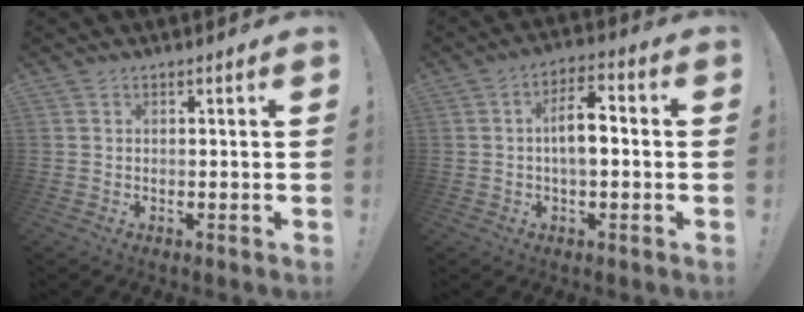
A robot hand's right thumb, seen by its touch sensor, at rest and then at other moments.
{"total": 8.4, "force": [-0.2, 3.8, 7.5], "torque": [-0.118, 0.006, -0.007]}